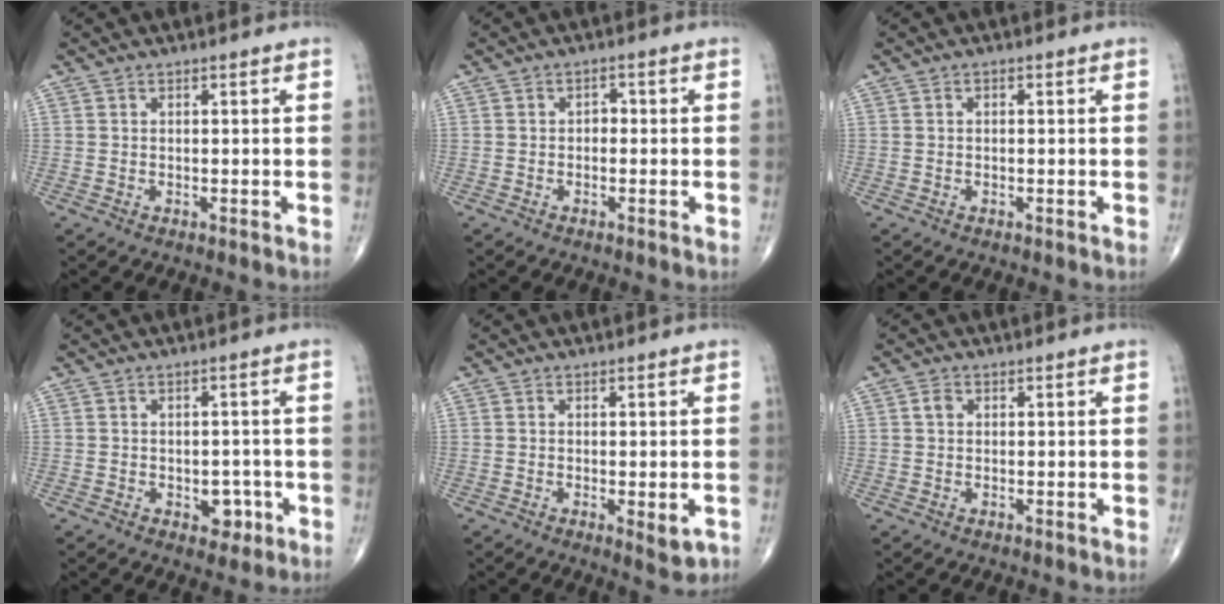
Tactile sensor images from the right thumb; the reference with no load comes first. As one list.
[{"total": 1.5, "force": [-0.3, 1.1, 1.0], "torque": [-0.002, 0.005, -0.011]}, {"total": 0.5, "force": [0.0, 0.4, 0.4], "torque": [-0.004, 0.001, -0.002]}, {"total": 3.9, "force": [-1.4, 2.7, 2.5], "torque": [-0.007, 0.009, -0.016]}, {"total": 3.6, "force": [-1.1, 1.2, 3.2], "torque": [-0.043, -0.009, -0.012]}, {"total": 1.5, "force": [0.3, 1.2, 0.8], "torque": [-0.013, 0.003, 0.004]}]